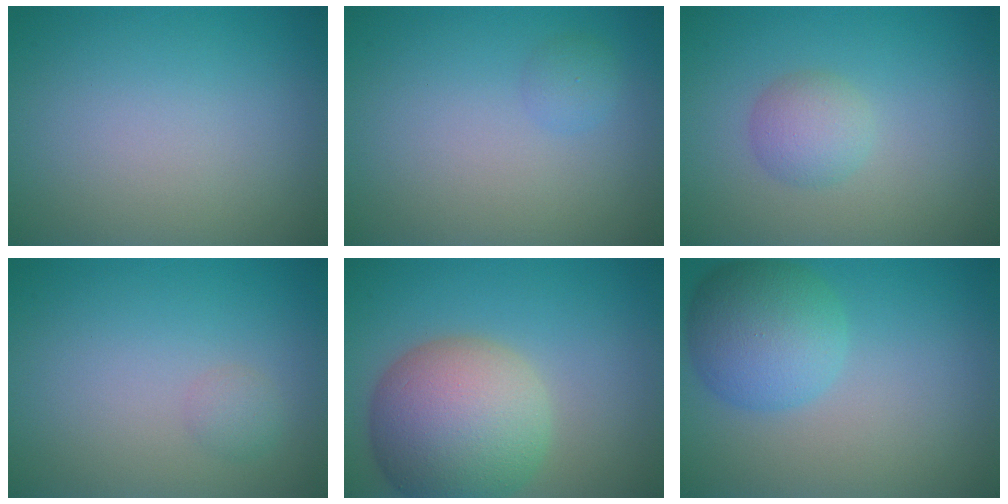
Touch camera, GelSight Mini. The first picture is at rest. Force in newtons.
{"total": 0.8, "press": 0.8, "slide": 0.0}
{"total": 2.2, "press": 2.2, "slide": 0.1}
{"total": 1.0, "press": 1.0, "slide": 0.0}
{"total": 10.1, "press": 10.0, "slide": 0.9}
{"total": 5.6, "press": 5.6, "slide": 0.2}